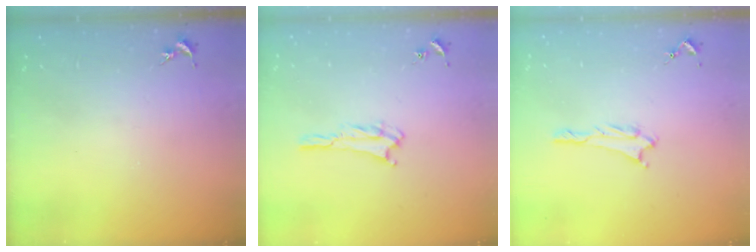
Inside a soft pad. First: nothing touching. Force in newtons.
{"total": 2.3, "press": 2.2, "slide": 0.4}
{"total": 1.1, "press": 1.0, "slide": 0.1}